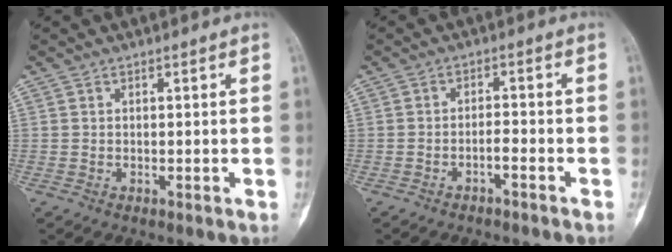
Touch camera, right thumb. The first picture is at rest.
{"total": 2.2, "force": [-1.6, 0.4, 1.5], "torque": [-0.028, 0.025, -0.026]}